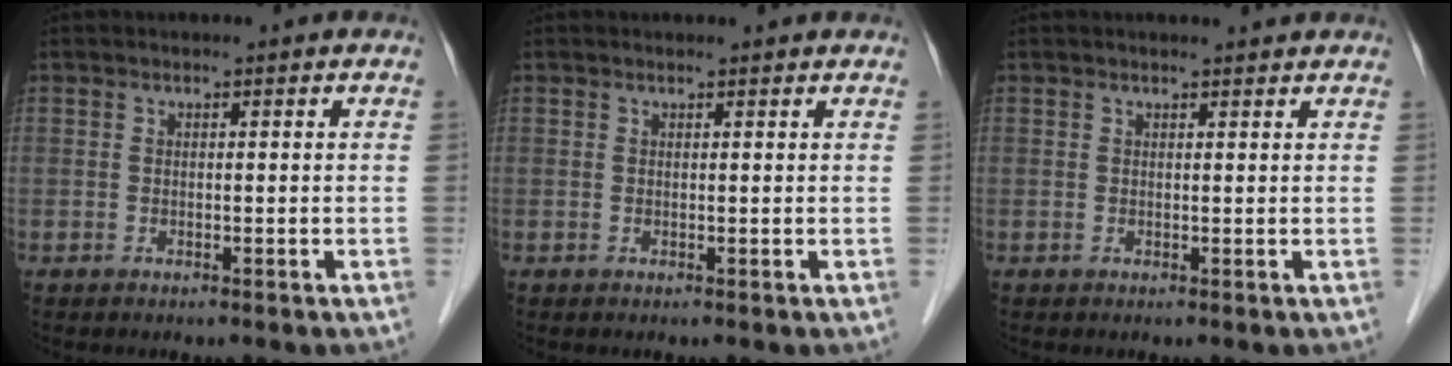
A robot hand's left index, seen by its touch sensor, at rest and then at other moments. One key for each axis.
{"total": 1.2, "fx": 1.1, "fy": 0.1, "fz": 0.3, "tx": -0.010, "ty": 0.004, "tz": 0.009}
{"total": 2.3, "fx": 2.3, "fy": 0.2, "fz": 0.5, "tx": -0.012, "ty": -0.004, "tz": 0.023}